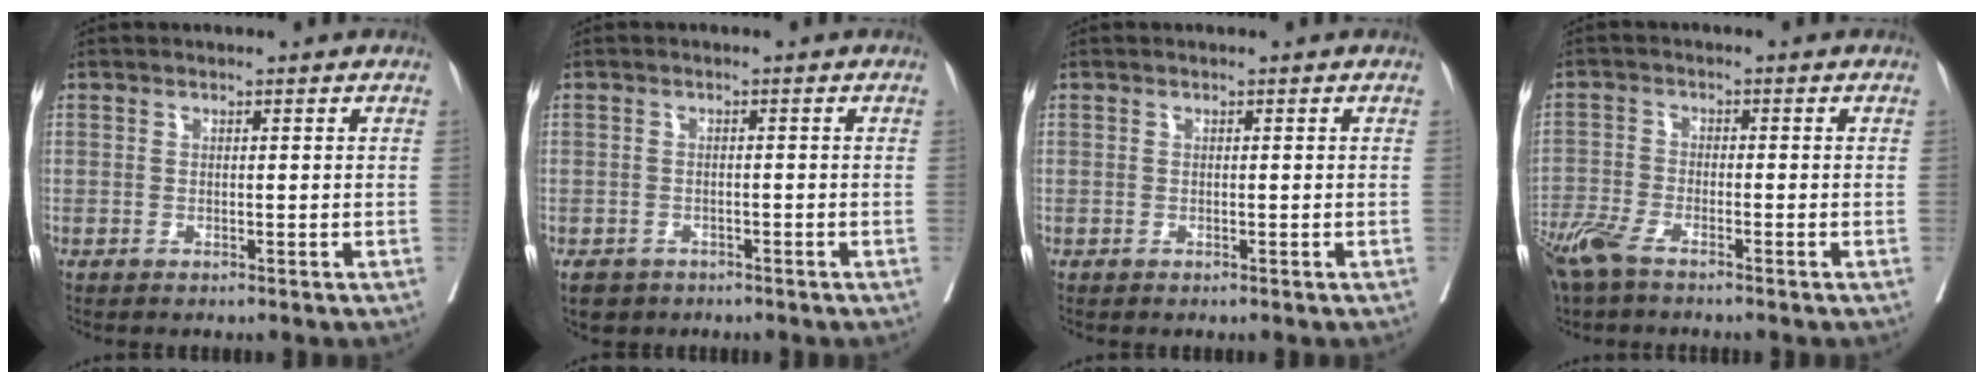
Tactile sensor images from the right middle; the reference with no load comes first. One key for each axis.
{"total": 3.7, "fx": -2.6, "fy": 2.5, "fz": 0.7, "tx": -0.014, "ty": 0.000, "tz": -0.040}
{"total": 0.0}
{"total": 6.4, "fx": -4.9, "fy": 1.5, "fz": 3.8, "tx": -0.083, "ty": -0.014, "tz": -0.097}